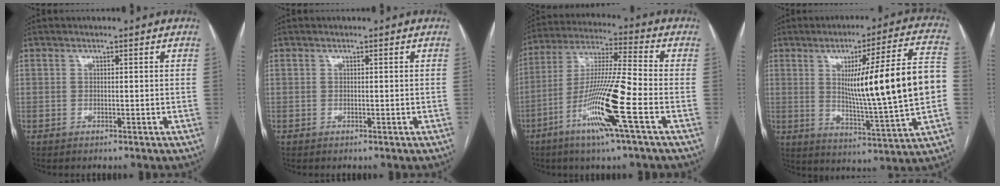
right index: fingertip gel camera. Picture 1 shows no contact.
{"total": 0.0}
{"total": 15.4, "force": [-6.2, -0.7, 14.1], "torque": [-0.279, -0.016, -0.120]}
{"total": 20.6, "force": [1.1, 0.0, 20.5], "torque": [-0.305, 0.002, 0.013]}